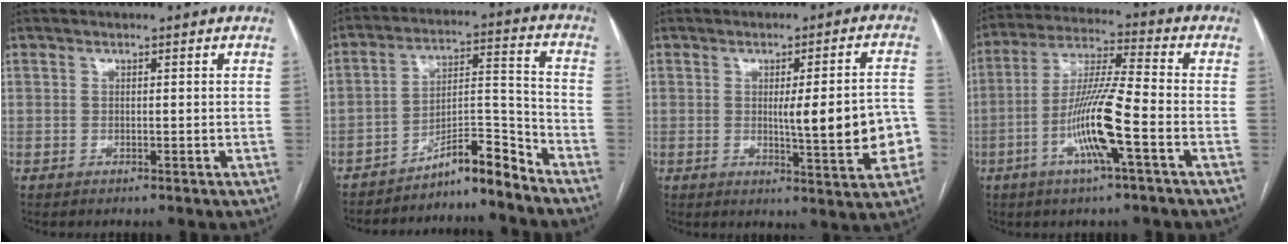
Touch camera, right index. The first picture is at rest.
{"total": 8.4, "force": [-7.7, 0.0, 3.2], "torque": [-0.044, 0.032, -0.128]}
{"total": 11.1, "force": [-1.5, 1.8, 10.8], "torque": [-0.132, 0.009, -0.015]}
{"total": 12.0, "force": [-4.2, 0.2, 11.3], "torque": [-0.223, -0.001, -0.082]}